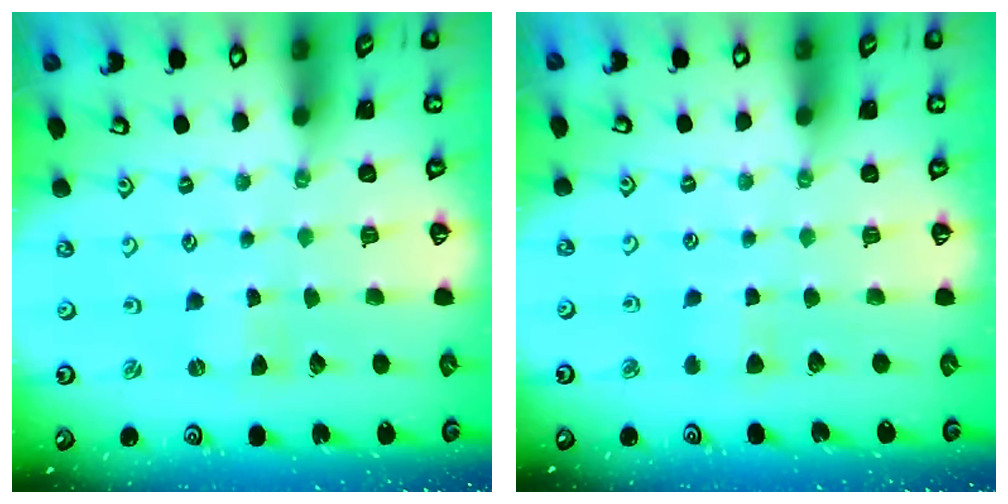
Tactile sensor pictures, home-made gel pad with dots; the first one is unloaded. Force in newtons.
{"total": 3.1, "press": 3.1, "slide": 0.4}